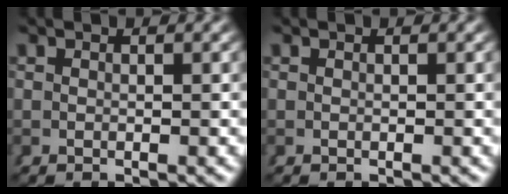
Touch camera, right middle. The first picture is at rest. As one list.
[{"total": 0.0}]